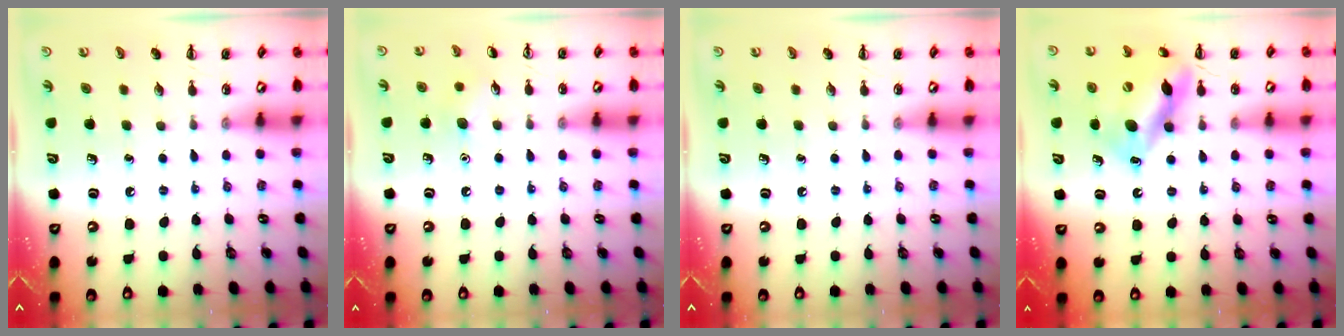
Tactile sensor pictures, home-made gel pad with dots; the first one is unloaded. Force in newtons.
{"total": 5.1, "press": 4.9, "slide": 1.5}
{"total": 0.0}
{"total": 13.3, "press": 12.9, "slide": 3.2}